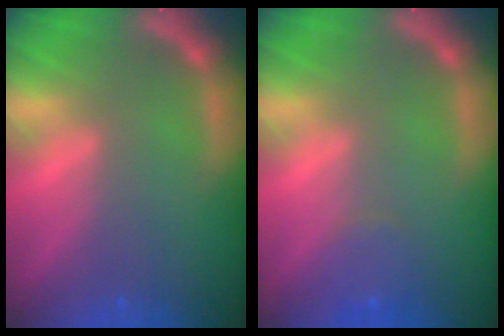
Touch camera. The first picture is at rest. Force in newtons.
{"total": 1.9}